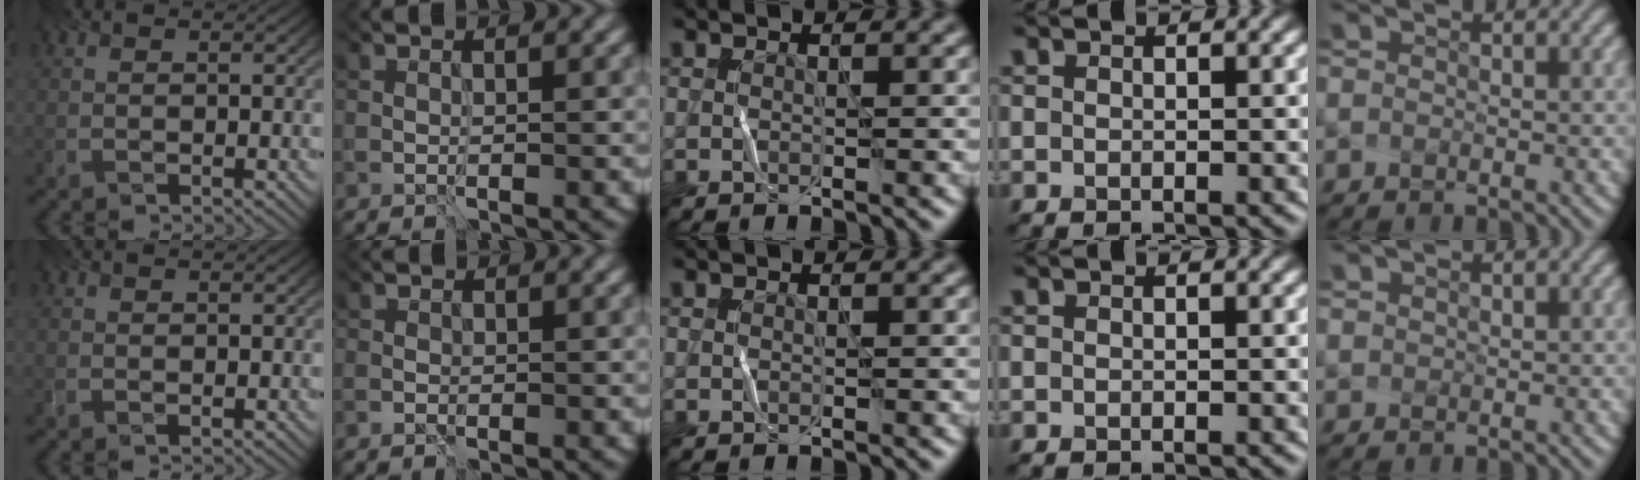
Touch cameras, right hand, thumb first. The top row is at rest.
{"index": {"total": 0.6, "force": [-0.4, 0.5, -0.1], "torque": [-0.001, -0.001, -0.009]}, "little": {"total": 0.5, "force": [0.4, 0.2, -0.2], "torque": [0.008, 0.002, 0.011]}}